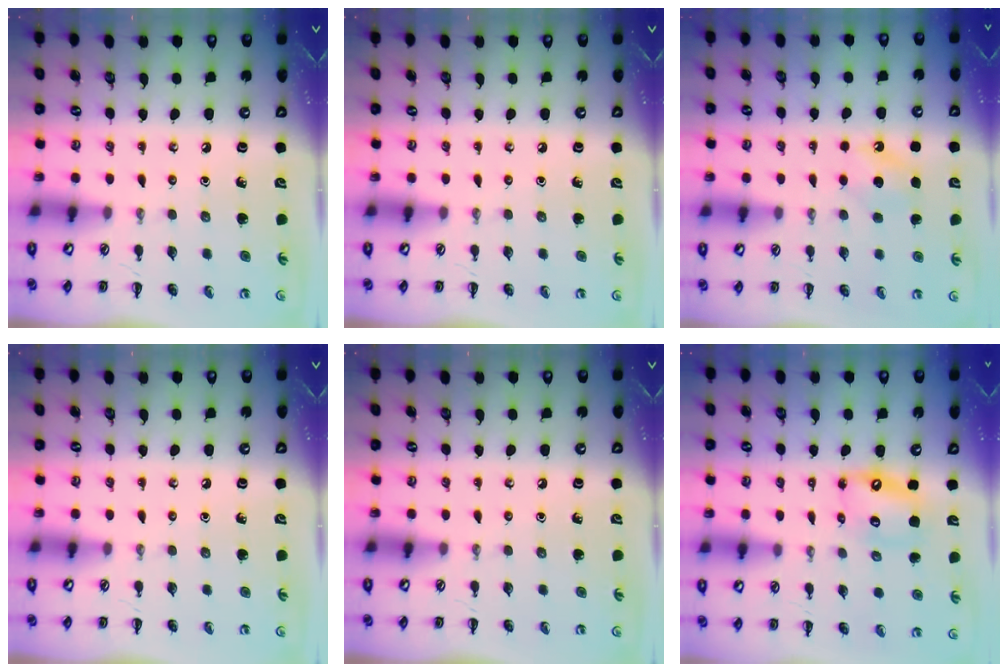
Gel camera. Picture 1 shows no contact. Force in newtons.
{"total": 0.0}
{"total": 7.2, "press": 7.0, "slide": 1.9}
{"total": 0.0}
{"total": 0.0}
{"total": 11.3, "press": 11.0, "slide": 2.9}